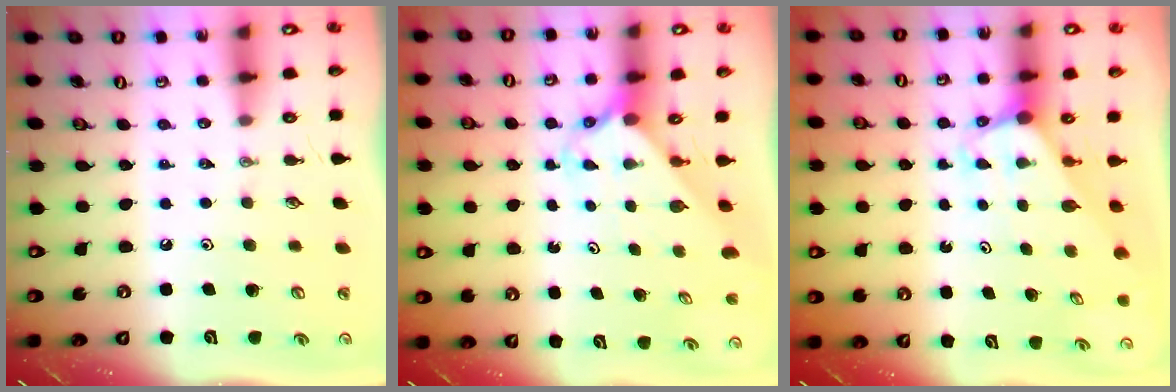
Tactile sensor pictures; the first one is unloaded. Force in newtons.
{"total": 2.4, "press": 2.4, "slide": 0.2}
{"total": 2.9, "press": 2.9, "slide": 0.1}